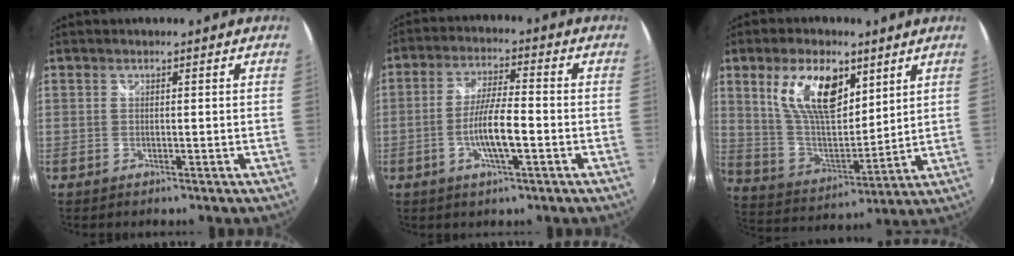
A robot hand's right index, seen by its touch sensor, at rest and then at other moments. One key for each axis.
{"total": 7.9, "fx": -2.5, "fy": 1.3, "fz": 7.4, "tx": -0.141, "ty": -0.002, "tz": -0.046}
{"total": 15.7, "fx": 7.6, "fy": 7.5, "fz": 11.6, "tx": -0.212, "ty": 0.008, "tz": 0.152}